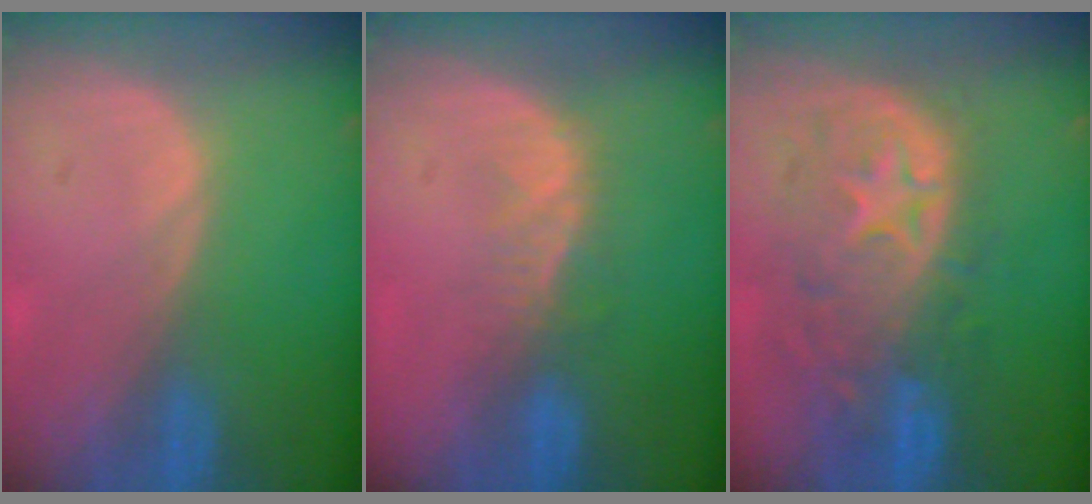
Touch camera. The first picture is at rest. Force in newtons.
{"total": 3.4, "press": 3.0, "slide": 1.6}
{"total": 11.0, "press": 9.8, "slide": 5.1}